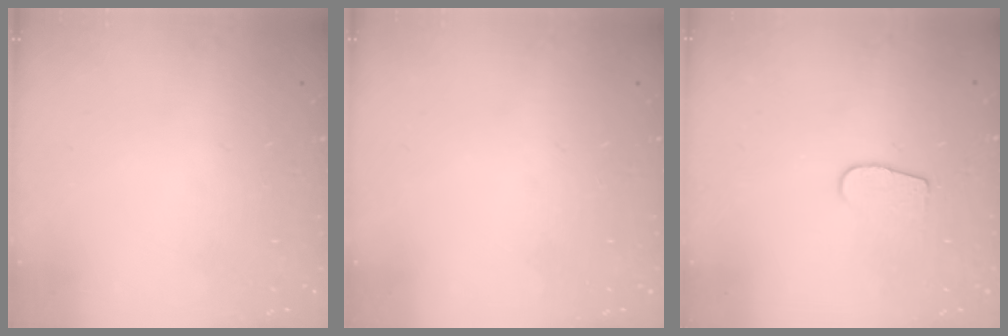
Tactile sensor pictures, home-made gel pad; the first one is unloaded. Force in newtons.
{"total": 0.0}
{"total": 5.8, "press": 5.8, "slide": 0.5}